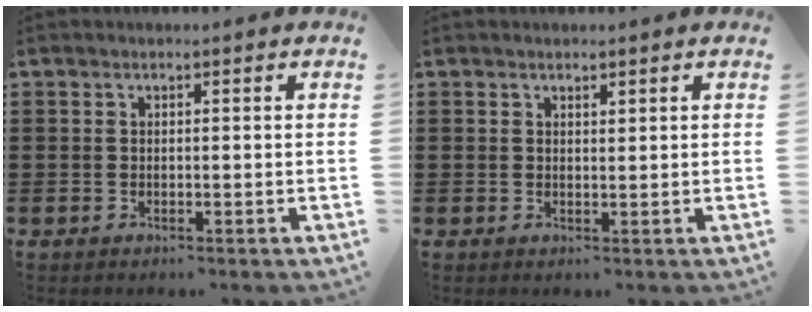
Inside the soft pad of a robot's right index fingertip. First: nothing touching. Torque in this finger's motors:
{"motor_torque": [-0.30, 0.09, 0.01, -0.01]}